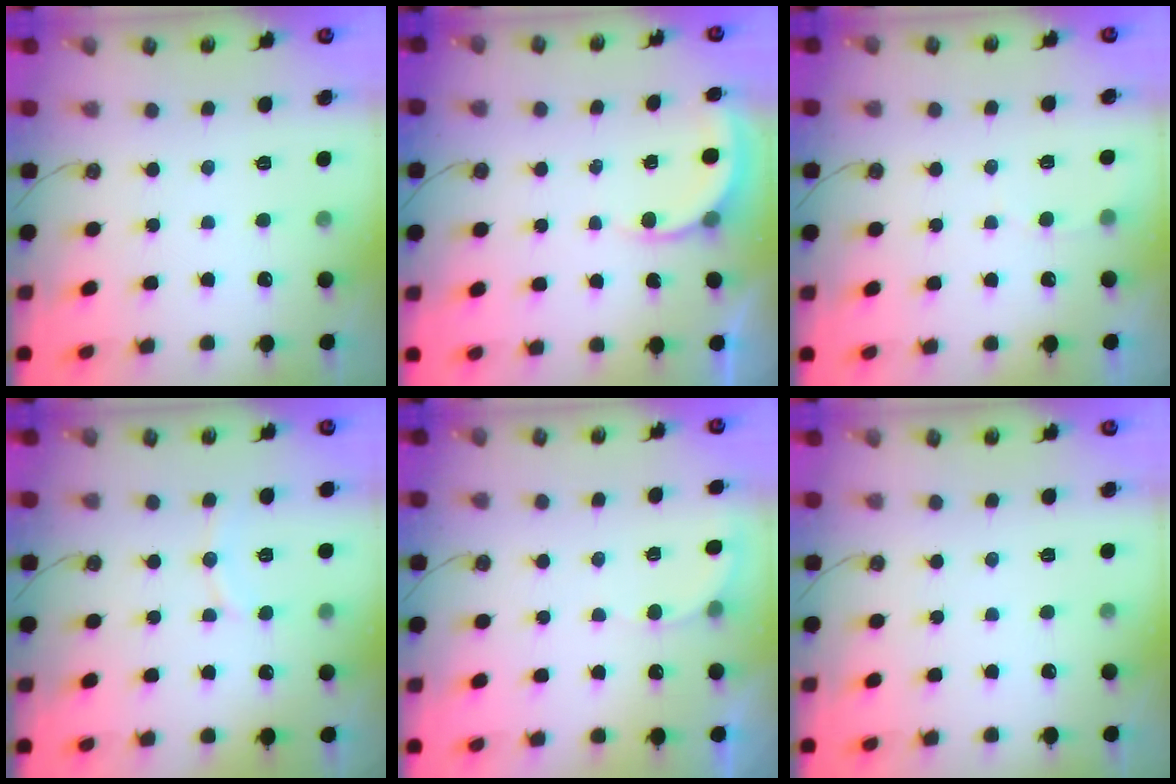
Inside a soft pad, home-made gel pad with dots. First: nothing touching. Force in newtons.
{"total": 3.9, "press": 3.9, "slide": 0.3}
{"total": 3.3, "press": 3.3, "slide": 0.3}
{"total": 5.5, "press": 5.5, "slide": 0.5}
{"total": 3.6, "press": 3.4, "slide": 0.9}
{"total": 0.0}